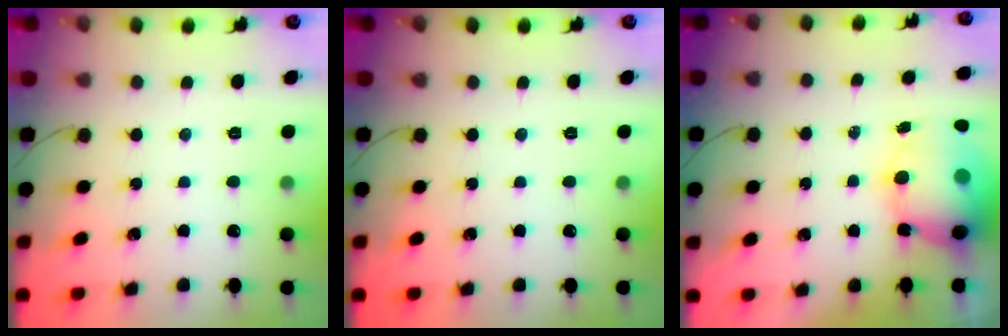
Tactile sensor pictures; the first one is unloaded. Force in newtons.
{"total": 0.0}
{"total": 12.4, "press": 12.1, "slide": 2.8}